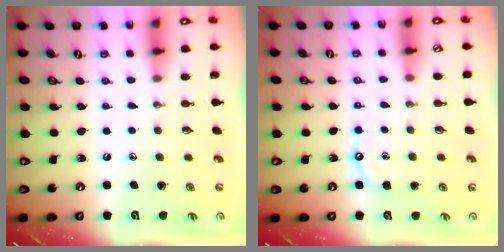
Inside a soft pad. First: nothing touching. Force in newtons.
{"total": 5.6, "press": 5.6, "slide": 0.6}